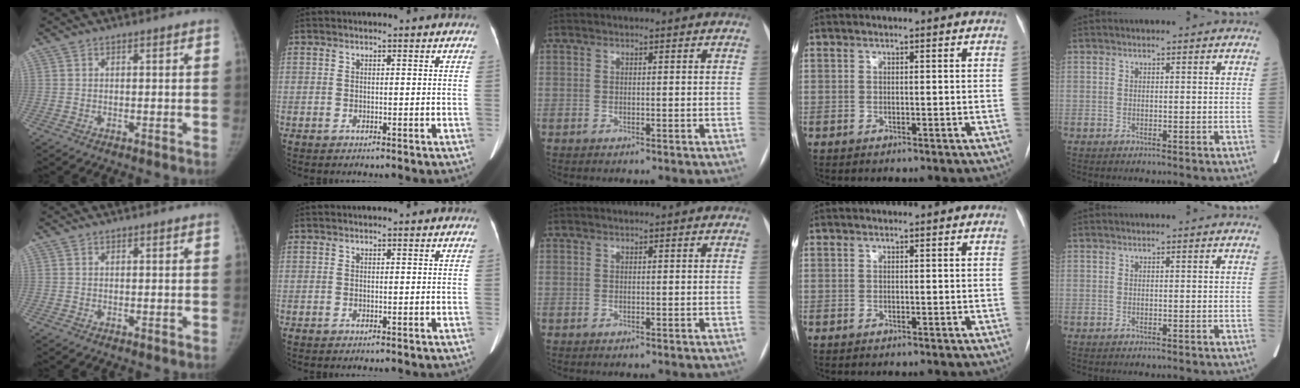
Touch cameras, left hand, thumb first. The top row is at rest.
{}